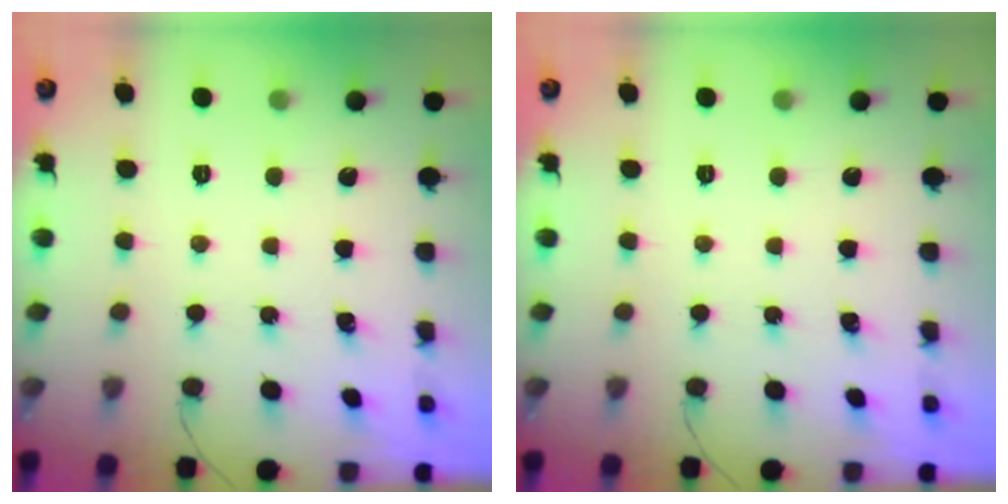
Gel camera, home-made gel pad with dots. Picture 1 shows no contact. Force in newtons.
{"total": 0.0}